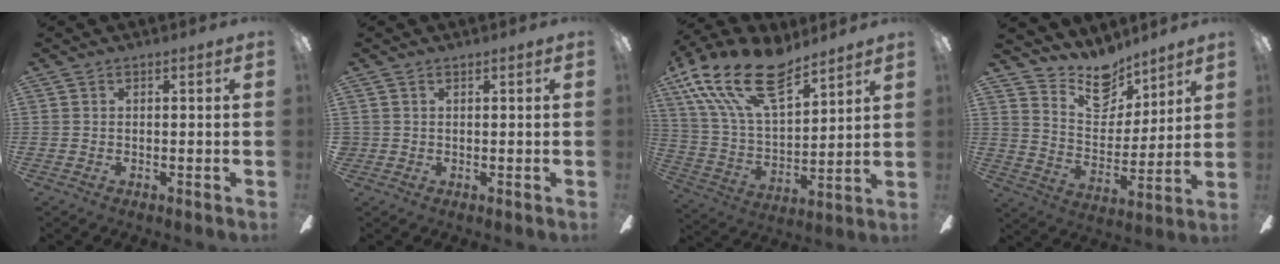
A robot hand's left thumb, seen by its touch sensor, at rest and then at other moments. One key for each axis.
{"total": 0.9, "fx": 0.5, "fy": 0.8, "fz": -0.1, "tx": 0.001, "ty": 0.002, "tz": 0.009}
{"total": 22.3, "fx": 15.0, "fy": 9.4, "fz": 13.5, "tx": -0.281, "ty": -0.086, "tz": 0.267}
{"total": 13.4, "fx": 11.2, "fy": 6.1, "fz": 3.9, "tx": -0.068, "ty": -0.083, "tz": 0.211}